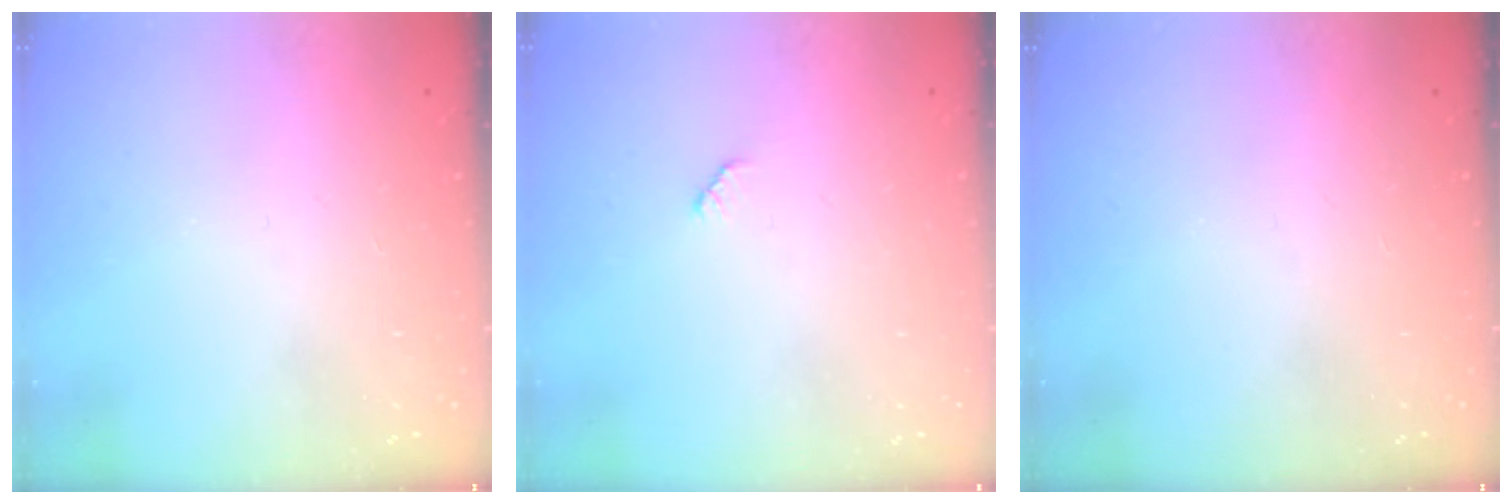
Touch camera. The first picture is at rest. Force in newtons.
{"total": 2.5, "press": 2.5, "slide": 0.4}
{"total": 0.0}